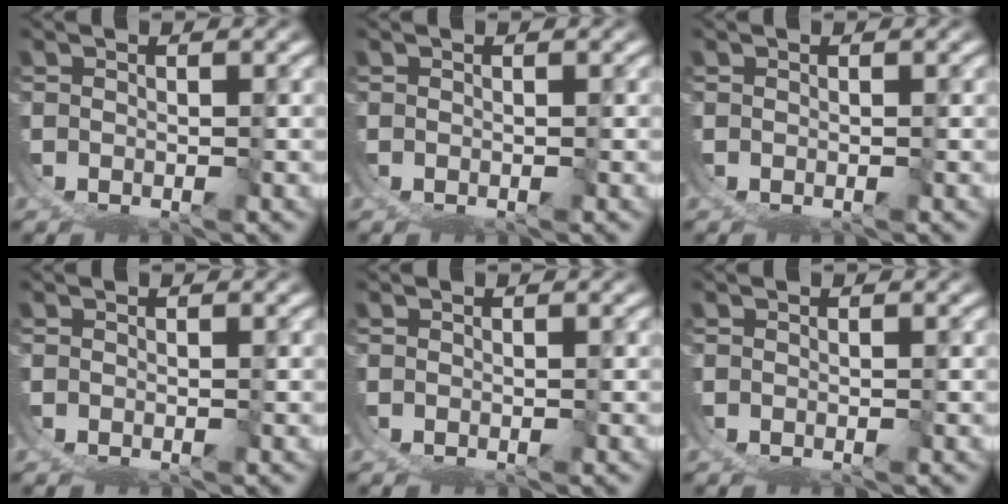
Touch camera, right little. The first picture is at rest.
{"total": 0.0}
{"total": 0.0}
{"total": 0.0}
{"total": 0.0}
{"total": 0.0}